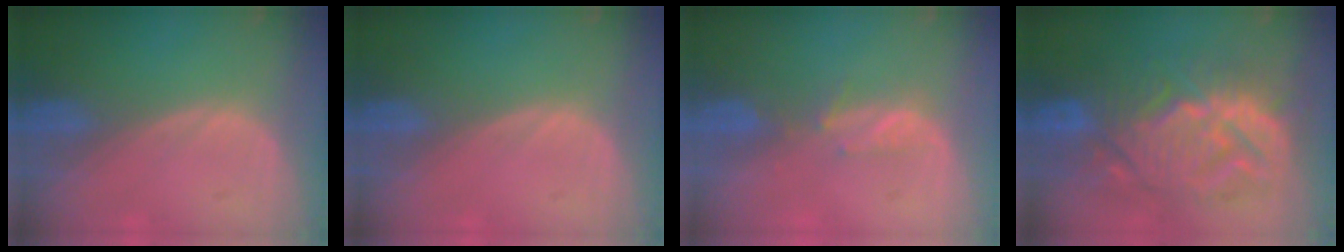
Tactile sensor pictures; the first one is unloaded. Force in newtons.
{"total": 0.0}
{"total": 2.3, "press": 2.1, "slide": 0.8}
{"total": 13.4, "press": 13.4, "slide": 1.5}